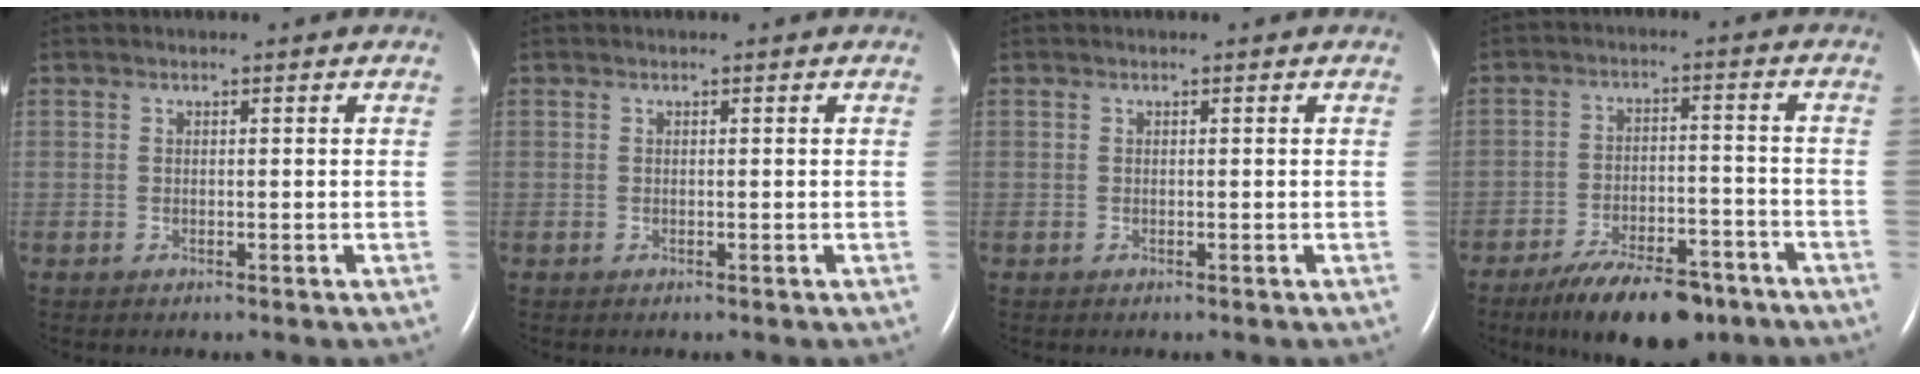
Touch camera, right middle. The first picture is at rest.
{"total": 0.0}
{"total": 0.0}
{"total": 12.4, "force": [-9.1, 4.4, 7.1], "torque": [-0.113, -0.002, -0.147]}